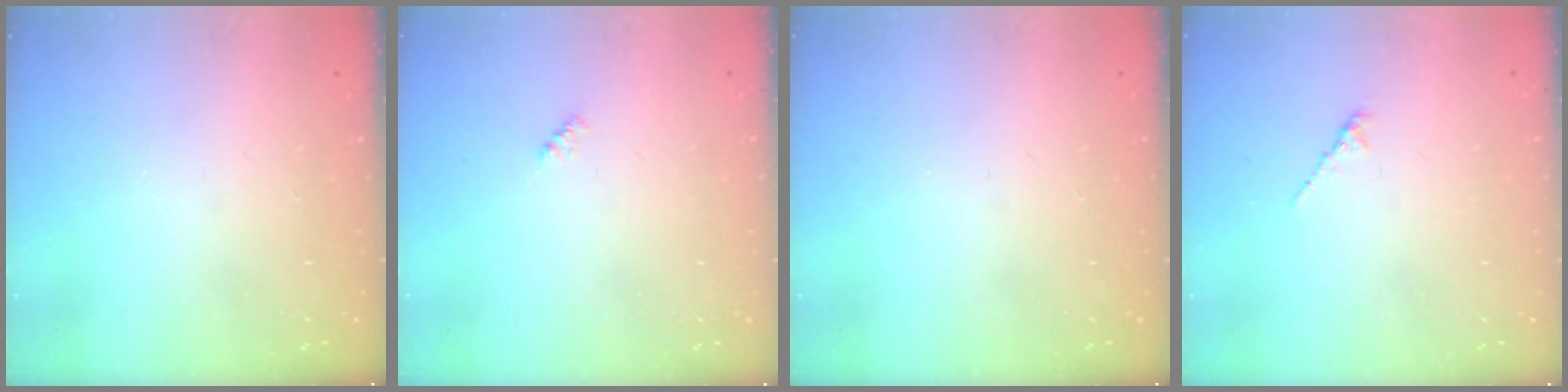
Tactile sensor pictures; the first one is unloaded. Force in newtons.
{"total": 2.4, "press": 2.4, "slide": 0.4}
{"total": 0.0}
{"total": 1.6, "press": 1.5, "slide": 0.5}